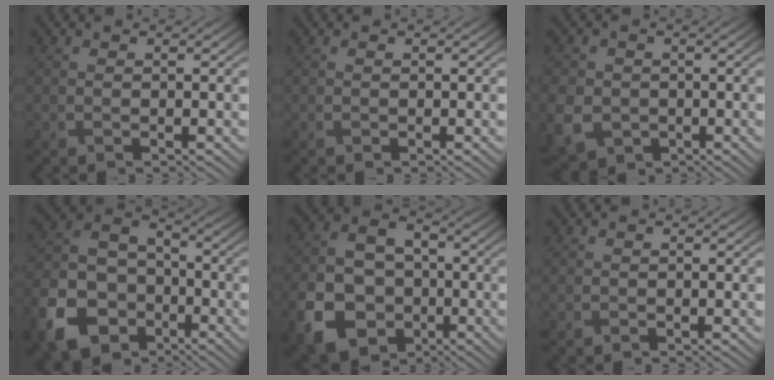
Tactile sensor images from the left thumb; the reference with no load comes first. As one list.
[{"total": 0.0}, {"total": 6.8, "force": [-1.7, 5.9, 3.0], "torque": [-0.101, -0.027, -0.038]}, {"total": 14.2, "force": [-7.0, 10.0, 7.2], "torque": [-0.186, -0.043, -0.138]}, {"total": 12.8, "force": [-5.0, 9.8, 6.6], "torque": [-0.170, -0.044, -0.096]}, {"total": 0.5, "force": [-0.2, 0.5, 0.0], "torque": [-0.001, -0.005, -0.004]}]